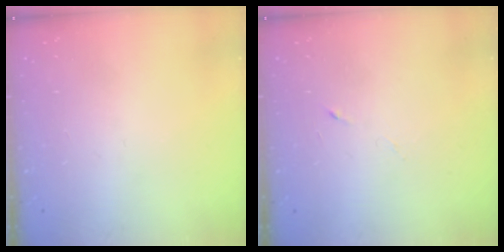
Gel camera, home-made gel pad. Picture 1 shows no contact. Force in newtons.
{"total": 3.1, "press": 3.0, "slide": 1.0}